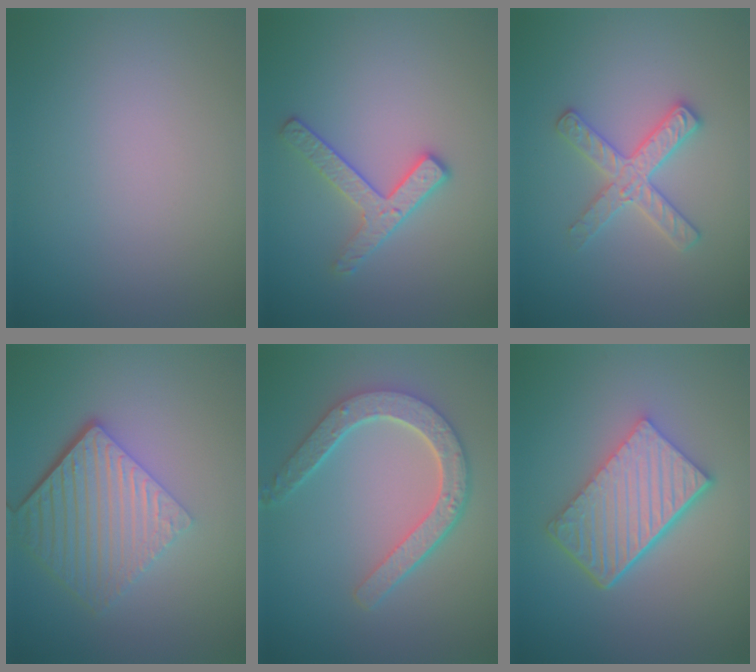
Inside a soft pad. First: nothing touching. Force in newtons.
{"total": 2.6, "press": 2.4, "slide": 0.9}
{"total": 2.8, "press": 2.8, "slide": 0.3}
{"total": 6.4, "press": 4.3, "slide": 4.8}
{"total": 5.0, "press": 4.0, "slide": 3.1}
{"total": 6.2, "press": 4.5, "slide": 4.2}